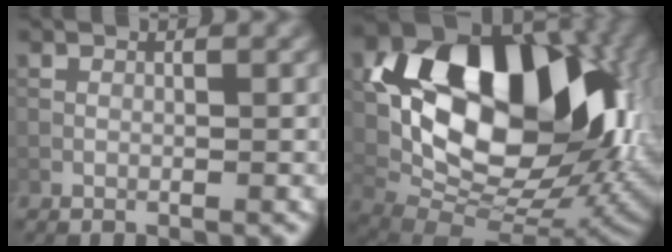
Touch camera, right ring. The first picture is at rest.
{"total": 17.7, "force": [4.4, 10.9, 13.2], "torque": [-0.212, 0.007, 0.079]}